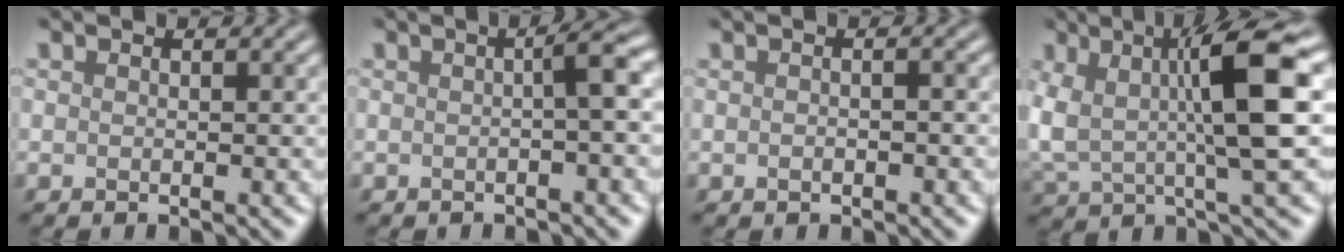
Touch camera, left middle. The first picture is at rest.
{"total": 2.8, "force": [0.0, 0.6, 2.8], "torque": [-0.034, 0.011, -0.005]}
{"total": 2.2, "force": [0.3, 1.1, 1.8], "torque": [-0.018, 0.009, -0.013]}
{"total": 9.6, "force": [1.7, 2.4, 9.1], "torque": [-0.167, 0.008, 0.028]}